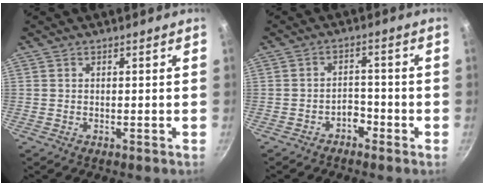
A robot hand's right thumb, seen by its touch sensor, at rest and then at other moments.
{"total": 3.0, "force": [-2.2, 1.6, 1.2], "torque": [-0.004, 0.028, -0.035]}